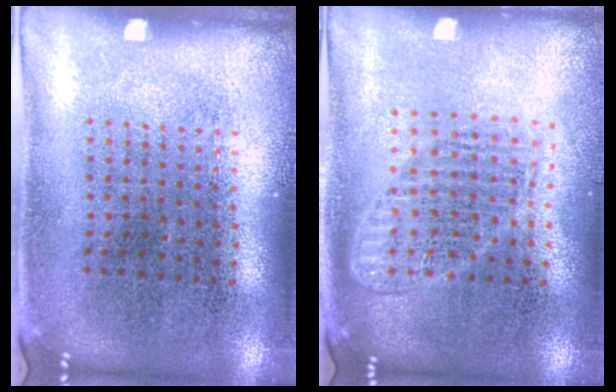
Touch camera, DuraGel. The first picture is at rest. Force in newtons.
{"total": 1.6, "press": 1.4, "slide": 0.8}